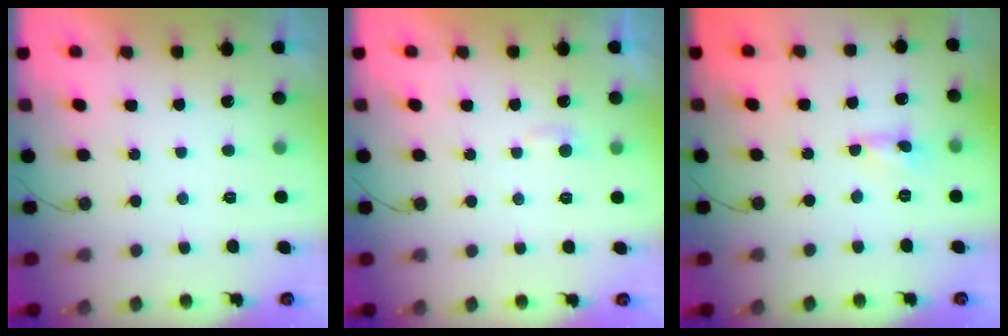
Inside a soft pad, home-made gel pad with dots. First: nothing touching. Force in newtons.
{"total": 2.7, "press": 2.7, "slide": 0.2}
{"total": 0.0}